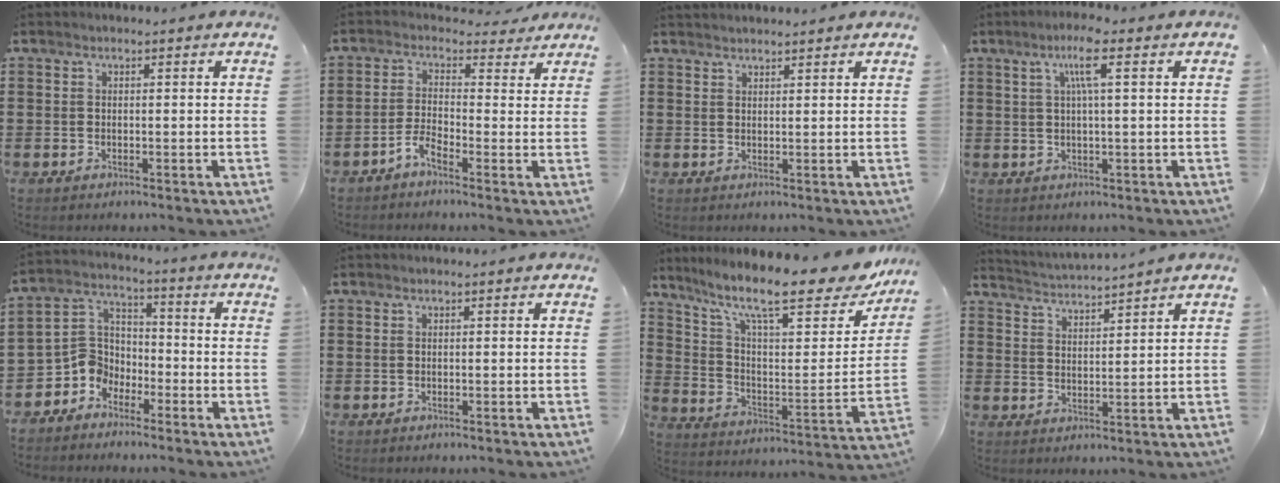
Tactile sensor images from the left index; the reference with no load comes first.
{"total": 2.7, "force": [-1.0, 1.5, 2.0], "torque": [-0.049, 0.002, -0.025]}
{"total": 1.4, "force": [1.4, 0.1, 0.0], "torque": [-0.003, 0.001, 0.028]}
{"total": 4.8, "force": [2.0, 0.0, 4.4], "torque": [-0.088, 0.005, 0.029]}
{"total": 5.8, "force": [-3.9, 4.3, 0.6], "torque": [-0.044, 0.008, -0.085]}
{"total": 0.0}
{"total": 13.8, "force": [10.5, 2.8, 8.6], "torque": [-0.174, -0.069, 0.169]}
{"total": 2.8, "force": [2.7, -0.6, -0.3], "torque": [-0.006, -0.018, 0.045]}